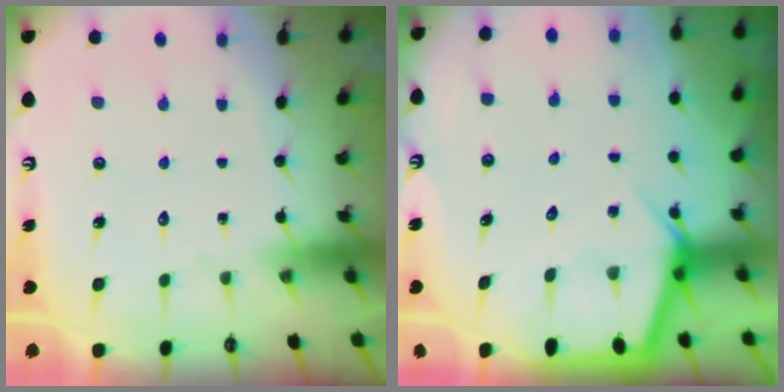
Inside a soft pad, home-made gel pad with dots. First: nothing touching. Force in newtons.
{"total": 5.0, "press": 5.0, "slide": 0.3}